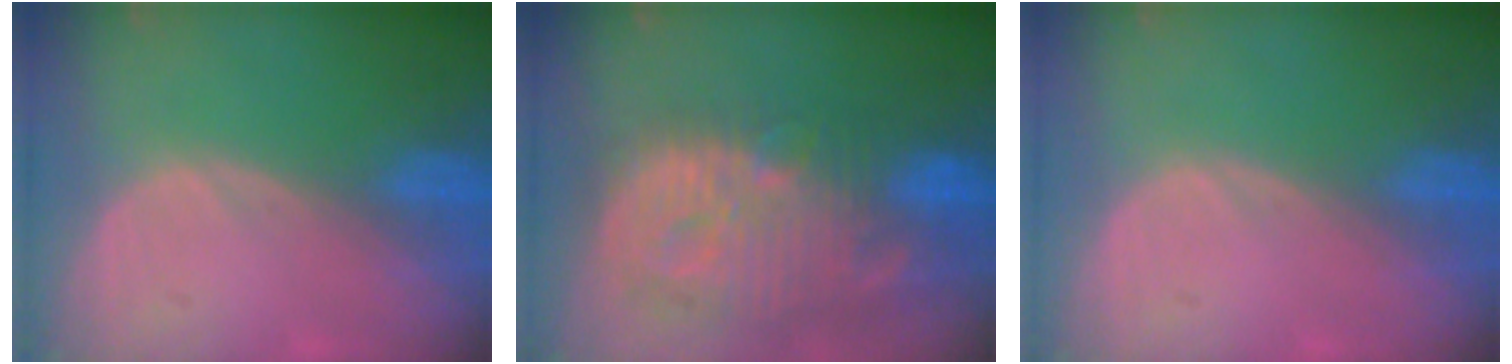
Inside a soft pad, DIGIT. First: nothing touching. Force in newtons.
{"total": 14.3, "press": 12.5, "slide": 6.9}
{"total": 0.0}